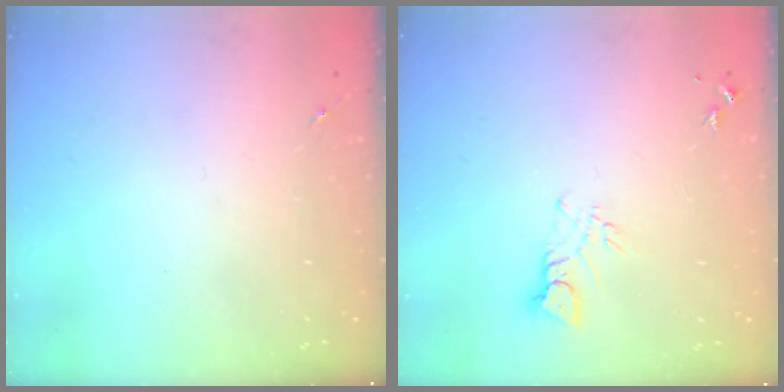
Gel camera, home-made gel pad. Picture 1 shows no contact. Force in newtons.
{"total": 4.0, "press": 4.0, "slide": 0.4}